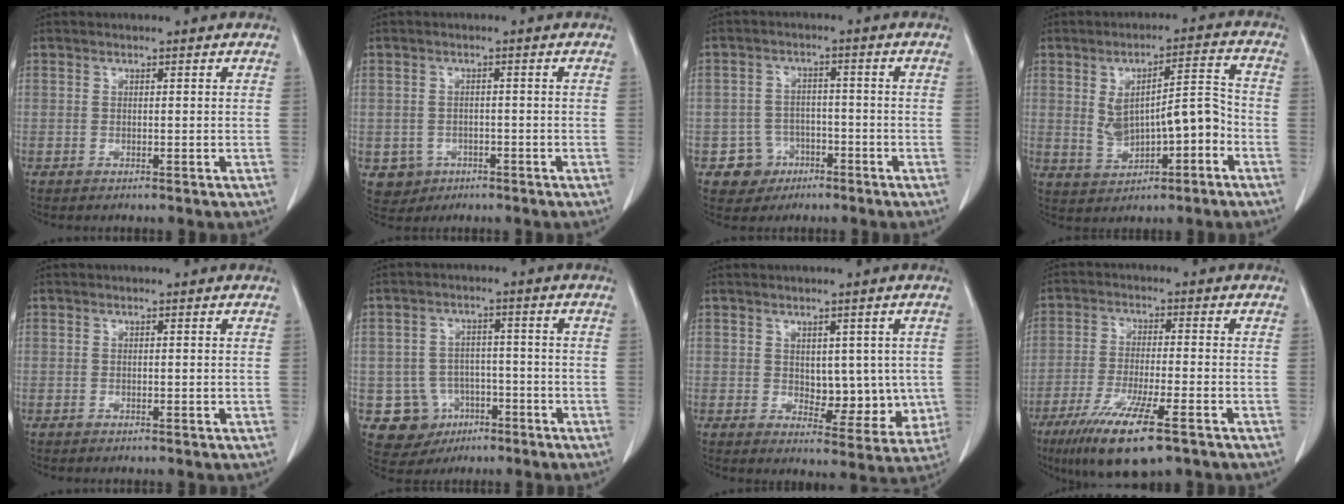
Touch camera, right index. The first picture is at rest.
{"total": 3.7, "force": [-1.3, 3.5, 0.4], "torque": [-0.003, 0.009, -0.011]}
{"total": 5.2, "force": [-2.4, 4.6, 0.2], "torque": [0.004, 0.015, -0.033]}
{"total": 9.1, "force": [-1.4, 3.3, 8.4], "torque": [-0.140, 0.027, -0.007]}
{"total": 0.0}
{"total": 8.3, "force": [-2.9, 7.7, 1.1], "torque": [-0.027, 0.012, -0.031]}
{"total": 7.7, "force": [0.4, 4.6, 6.2], "torque": [-0.059, -0.003, 0.019]}
{"total": 12.1, "force": [-7.3, 1.5, 9.6], "torque": [-0.173, -0.031, -0.119]}